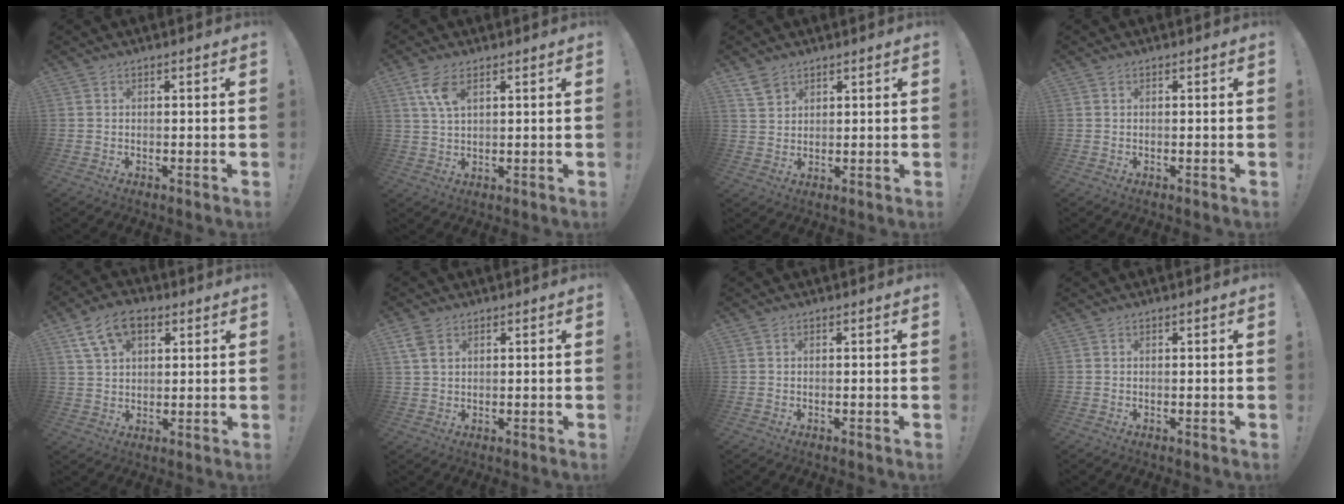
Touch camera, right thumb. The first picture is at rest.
{"total": 6.7, "force": [3.4, 2.9, 5.0], "torque": [-0.101, -0.011, 0.063]}
{"total": 4.2, "force": [3.3, 2.4, 1.1], "torque": [-0.009, -0.022, 0.062]}
{"total": 0.0}
{"total": 11.3, "force": [5.5, 6.9, 7.1], "torque": [-0.115, -0.009, 0.107]}
{"total": 4.6, "force": [2.4, 2.9, 2.7], "torque": [-0.039, -0.008, 0.047]}
{"total": 0.0}
{"total": 0.0}